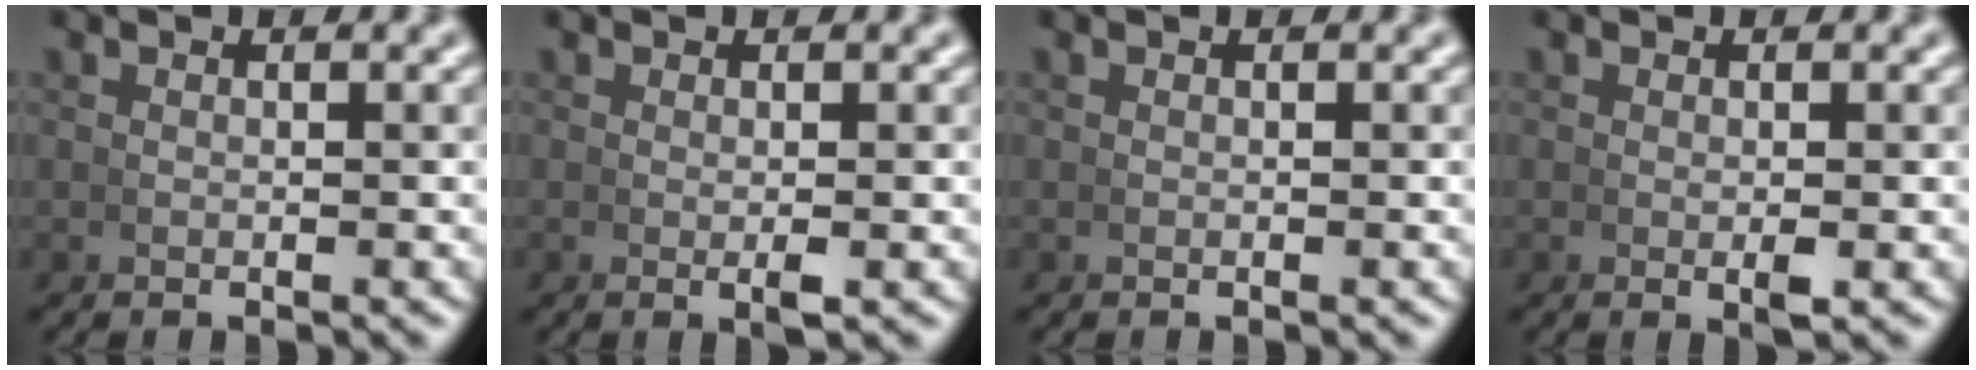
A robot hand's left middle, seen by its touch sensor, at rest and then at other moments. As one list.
[{"total": 1.0, "force": [-0.1, 0.1, 1.0], "torque": [-0.017, -0.001, -0.001]}, {"total": 0.0}, {"total": 1.1, "force": [-0.1, 0.2, 1.0], "torque": [-0.019, -0.003, 0.000]}]